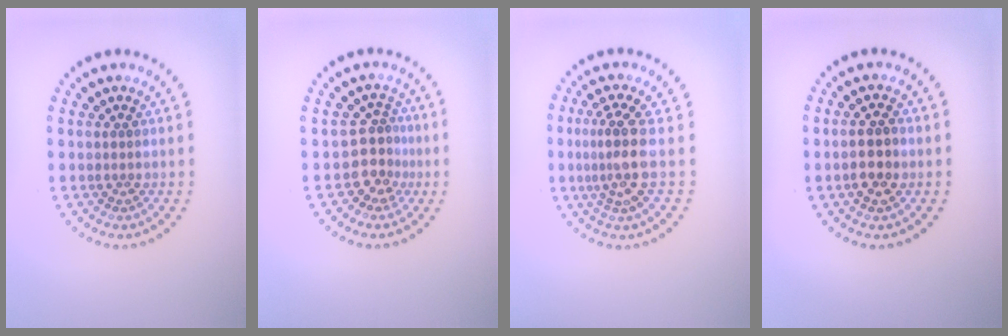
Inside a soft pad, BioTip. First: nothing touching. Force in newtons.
{"total": 2.8, "press": 2.0, "slide": 2.0}
{"total": 3.3, "press": 2.5, "slide": 2.1}
{"total": 2.6, "press": 2.6, "slide": 0.4}